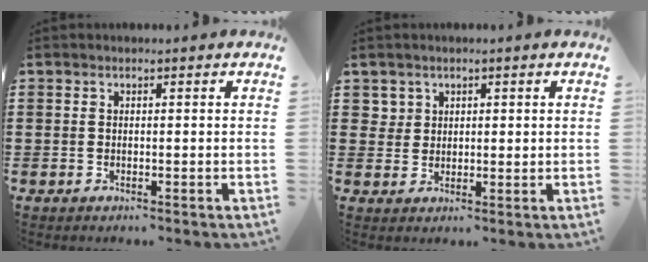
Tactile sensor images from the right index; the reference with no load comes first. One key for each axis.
{"total": 2.3, "fx": 1.3, "fy": 1.9, "fz": 0.4, "tx": -0.016, "ty": 0.011, "tz": 0.024}